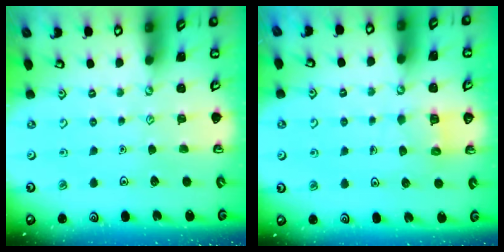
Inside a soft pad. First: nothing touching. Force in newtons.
{"total": 5.1, "press": 5.1, "slide": 0.5}